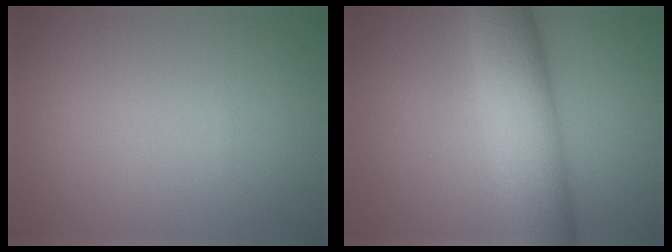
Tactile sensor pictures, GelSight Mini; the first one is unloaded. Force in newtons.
{"total": 9.3, "press": 9.3, "slide": 0.4}